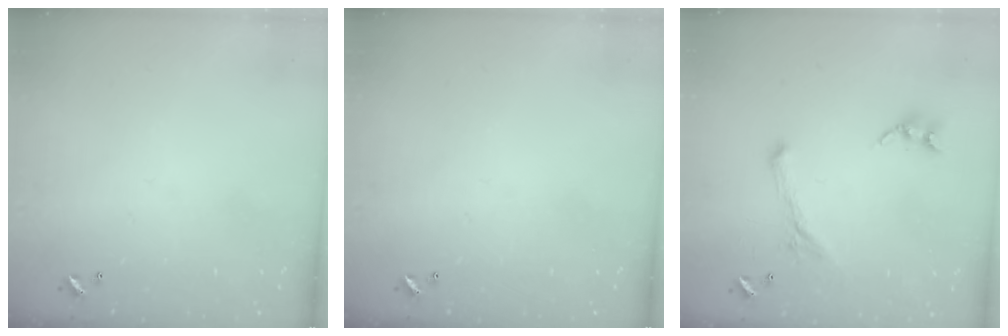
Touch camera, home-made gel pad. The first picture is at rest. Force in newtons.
{"total": 0.0}
{"total": 1.6, "press": 1.5, "slide": 0.4}